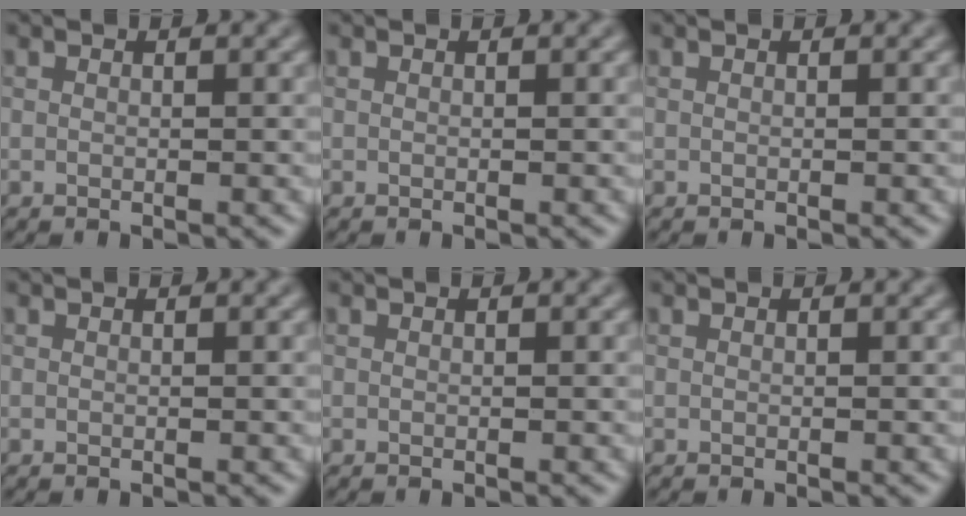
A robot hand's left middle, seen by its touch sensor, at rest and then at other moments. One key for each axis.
{"total": 0.0}
{"total": 0.0}
{"total": 0.0}
{"total": 0.0}
{"total": 0.0}